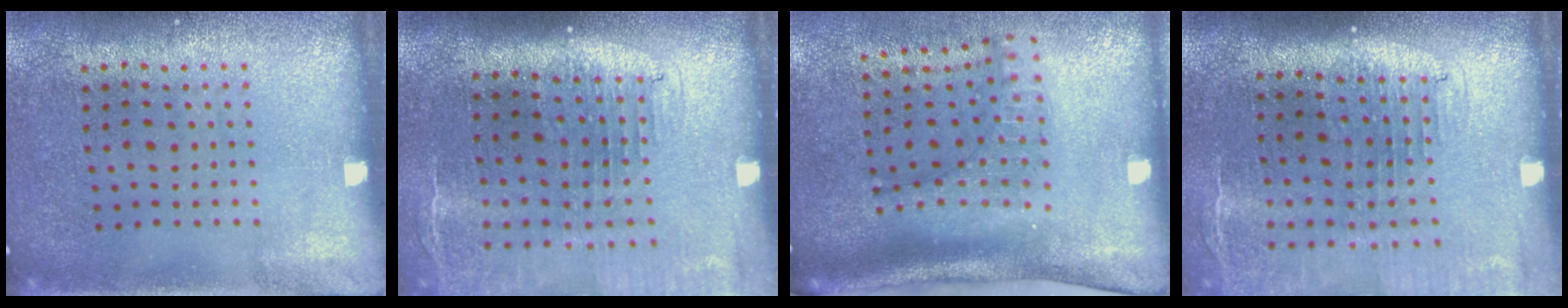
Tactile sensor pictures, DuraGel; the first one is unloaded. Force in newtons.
{"total": 2.1, "press": 1.7, "slide": 1.2}
{"total": 1.9, "press": 1.4, "slide": 1.3}
{"total": 2.1, "press": 1.7, "slide": 1.2}